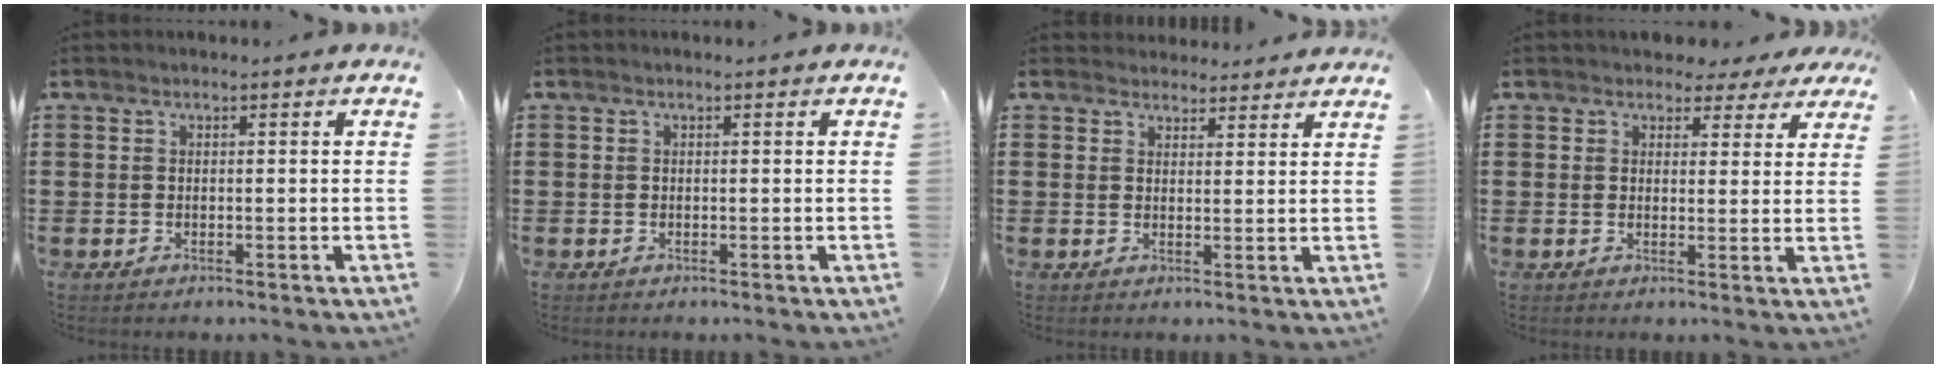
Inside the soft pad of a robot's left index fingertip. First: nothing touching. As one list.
[{"total": 0.0}, {"total": 2.7, "force": [2.6, 0.8, -0.2], "torque": [-0.005, -0.003, 0.049]}, {"total": 3.2, "force": [2.6, 1.7, 0.5], "torque": [-0.015, 0.001, 0.047]}]